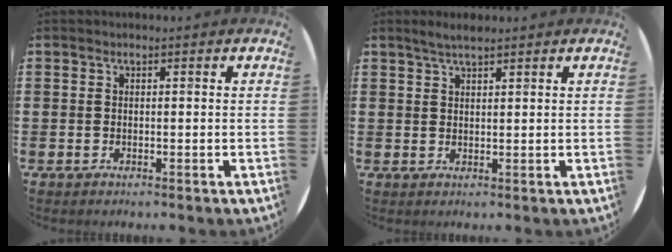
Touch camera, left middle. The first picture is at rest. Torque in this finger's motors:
{"motor_torque": [0.51, -0.36, 0.05, 0.01]}